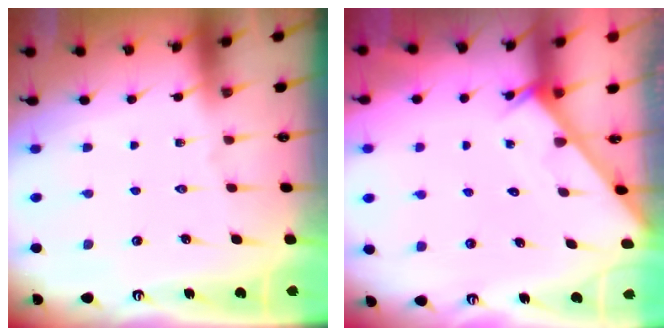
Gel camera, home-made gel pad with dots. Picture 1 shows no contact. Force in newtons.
{"total": 2.0, "press": 2.0, "slide": 0.1}